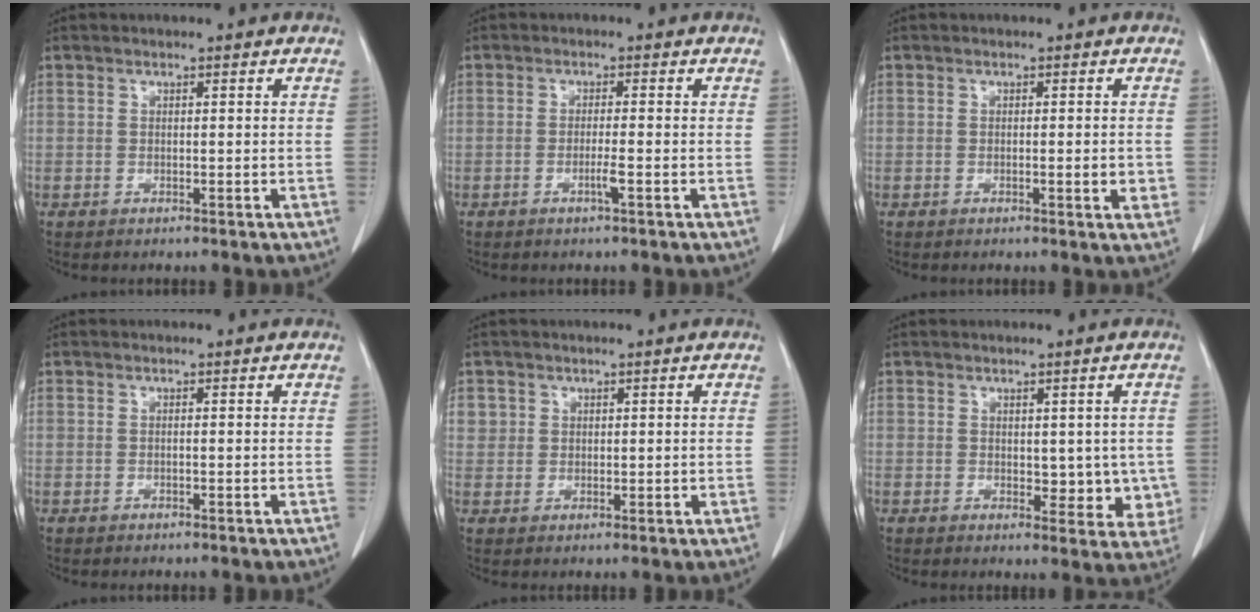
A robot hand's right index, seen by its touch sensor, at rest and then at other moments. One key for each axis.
{"total": 2.0, "fx": -0.9, "fy": -0.3, "fz": 1.8, "tx": -0.037, "ty": -0.003, "tz": -0.017}
{"total": 2.3, "fx": -0.4, "fy": 0.4, "fz": 2.3, "tx": -0.029, "ty": -0.002, "tz": -0.006}
{"total": 0.0}
{"total": 2.5, "fx": 1.0, "fy": 2.2, "fz": 0.3, "tx": 0.008, "ty": 0.000, "tz": 0.016}
{"total": 5.6, "fx": 0.1, "fy": 3.3, "fz": 4.6, "tx": -0.030, "ty": -0.005, "tz": 0.007}